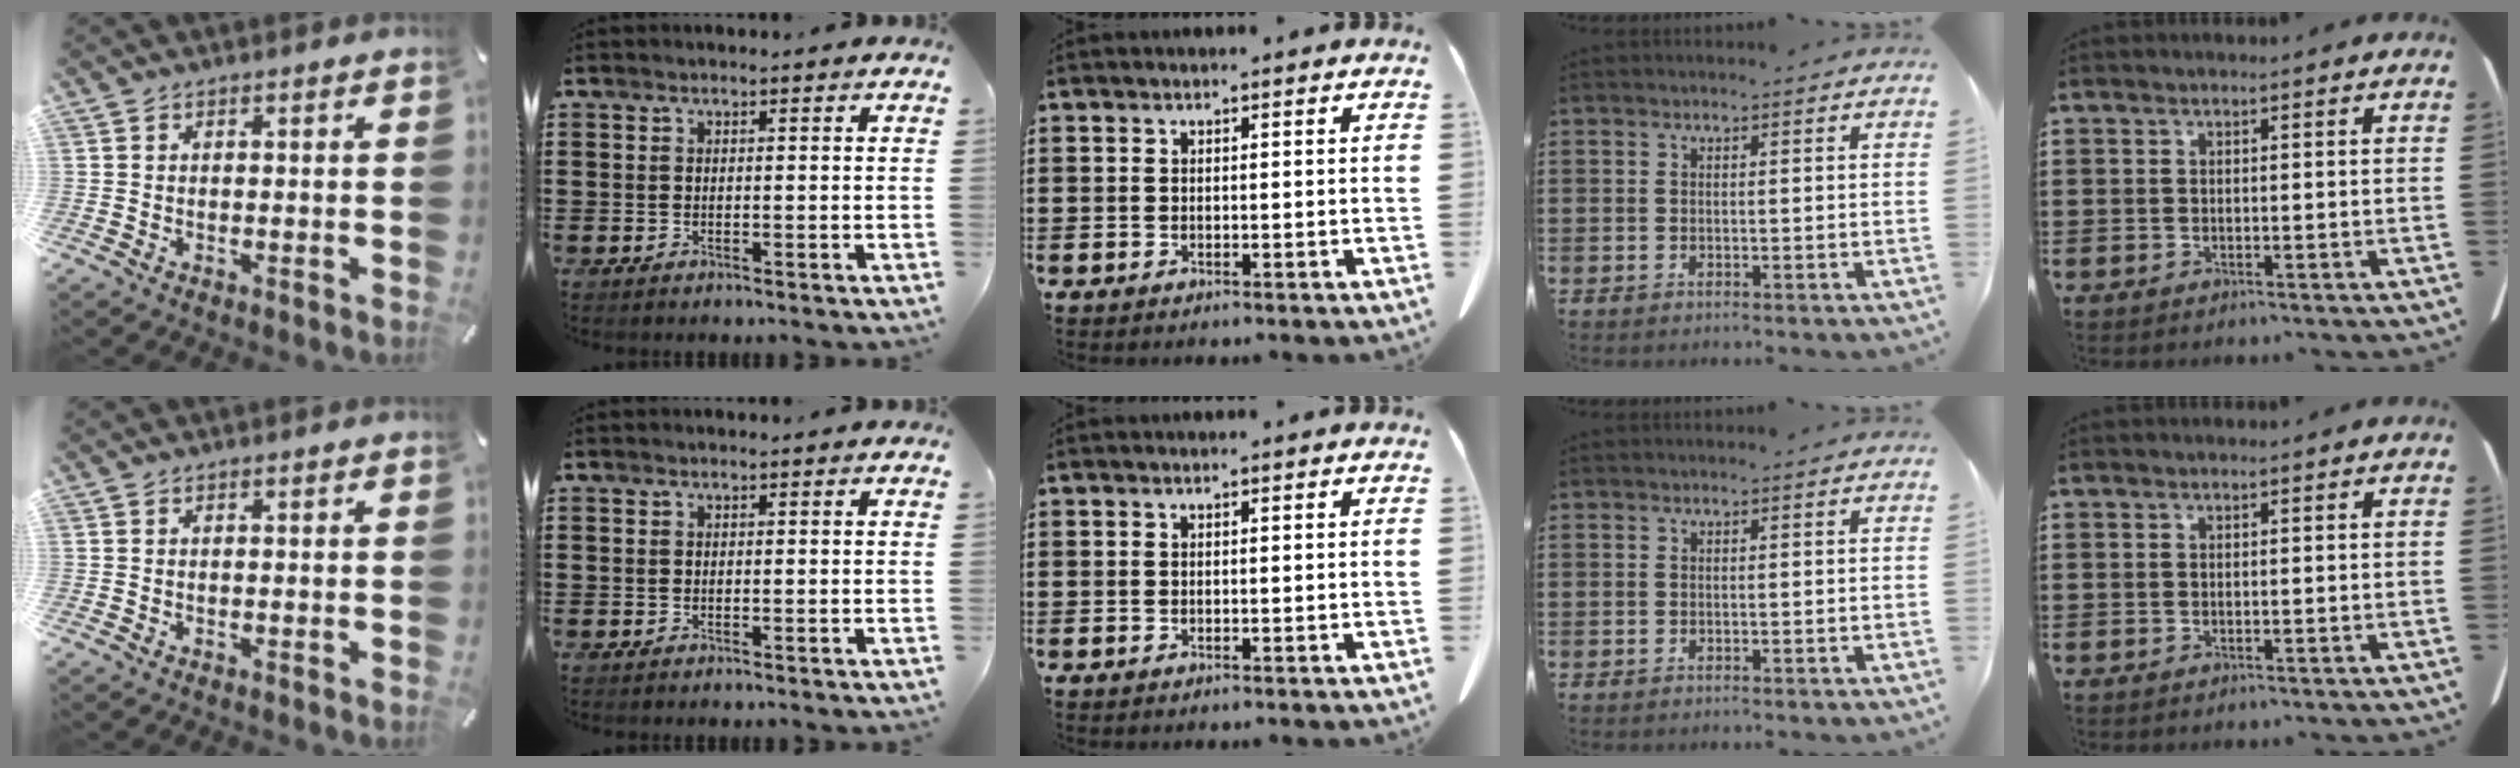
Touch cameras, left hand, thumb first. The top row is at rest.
{}